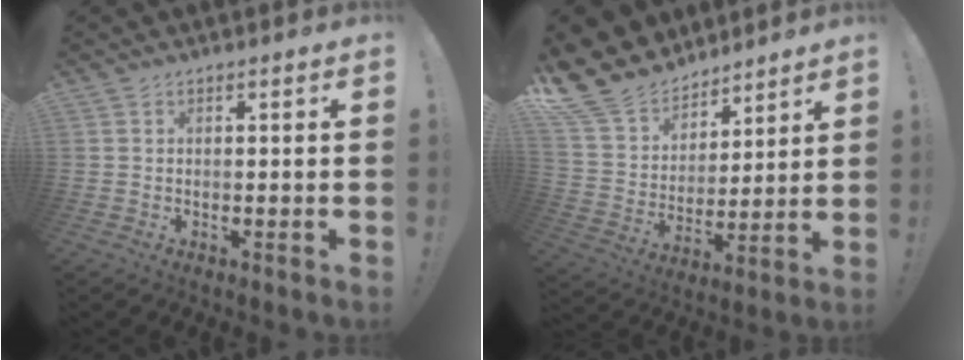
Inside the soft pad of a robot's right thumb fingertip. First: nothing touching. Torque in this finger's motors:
{"motor_torque": [0.07, 0.43, 0.81, 0.87, 0.23]}